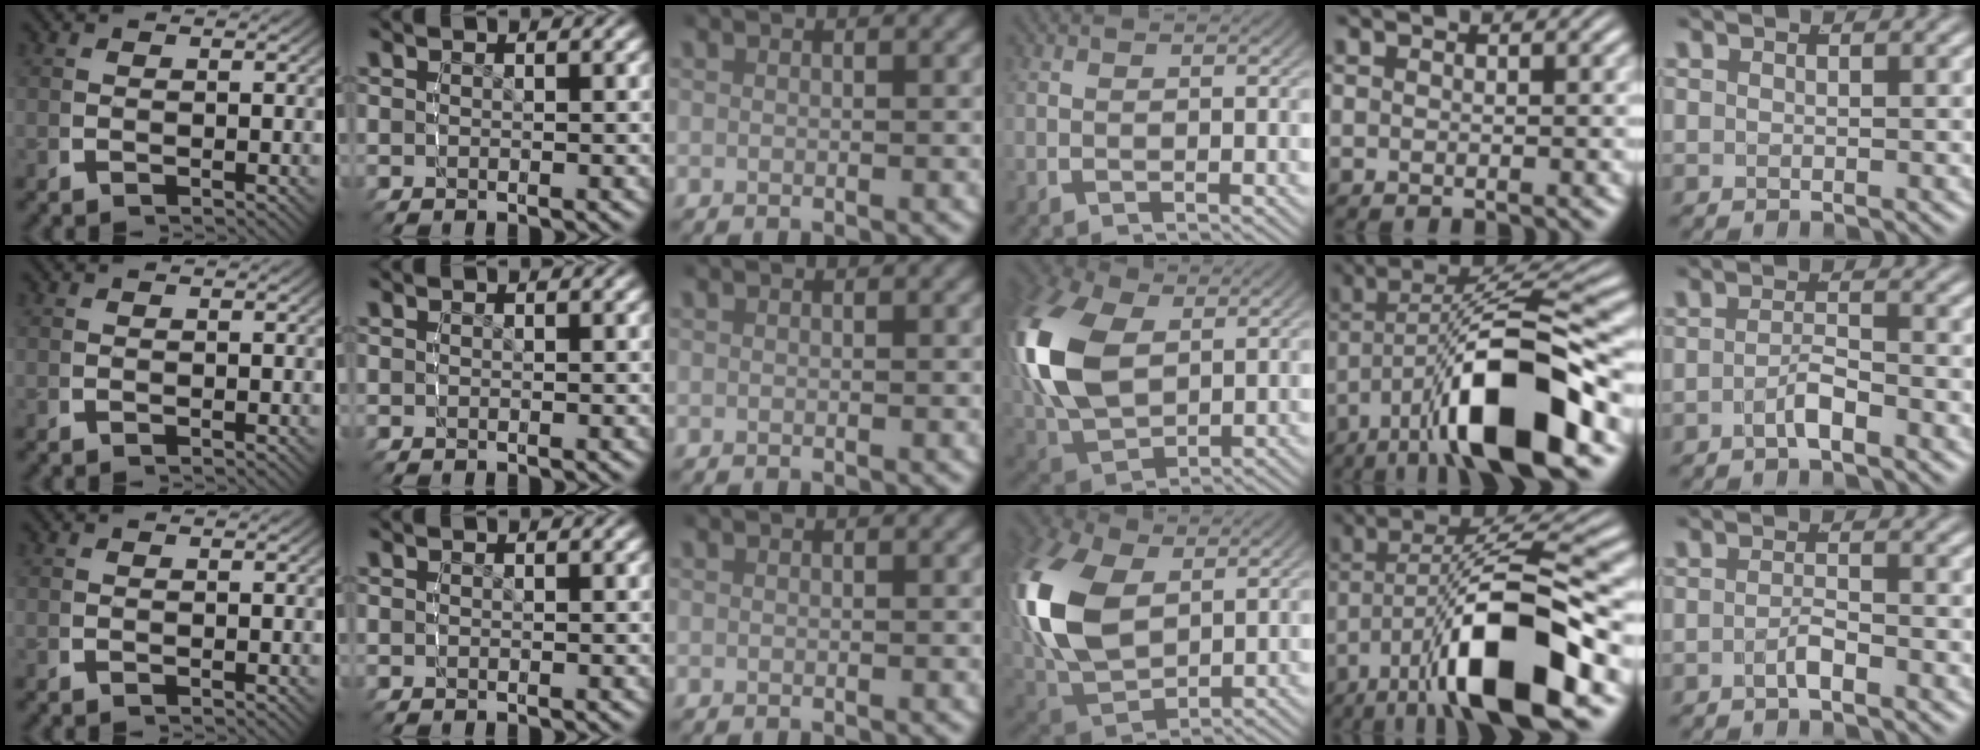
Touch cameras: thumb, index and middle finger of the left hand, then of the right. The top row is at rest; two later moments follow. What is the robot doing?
{"motion": "lift_and_place", "object": "markers"}